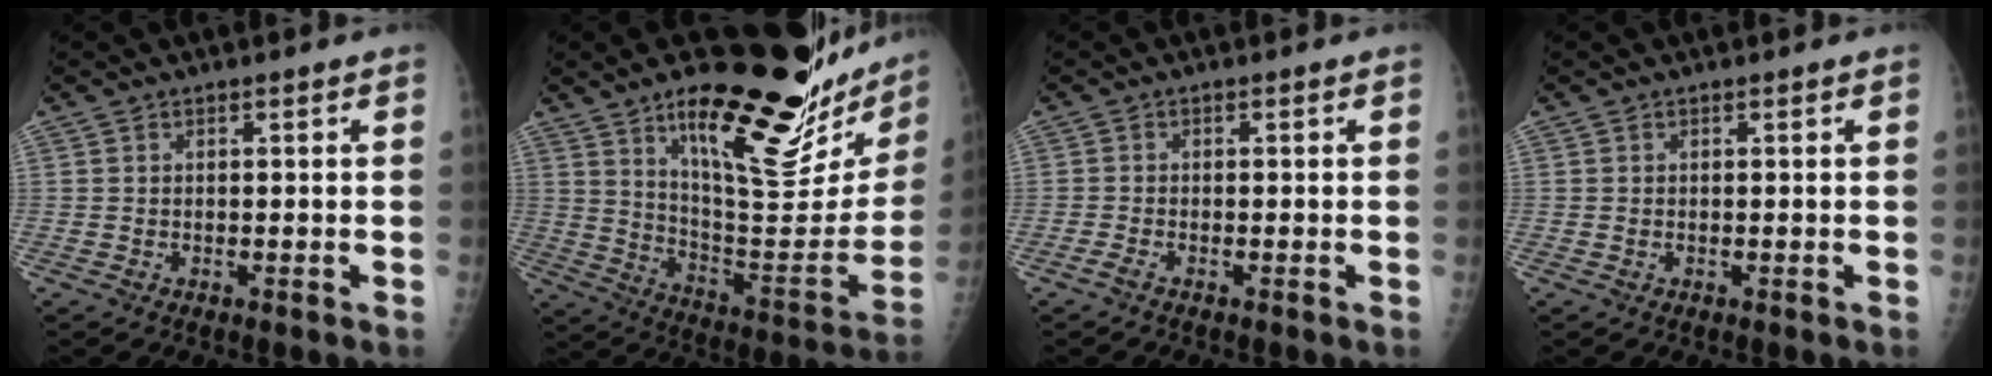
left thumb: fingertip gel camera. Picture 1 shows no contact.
{"total": 30.3, "force": [17.9, 9.5, 22.5], "torque": [-0.281, -0.076, 0.278]}
{"total": 1.2, "force": [-0.9, 0.1, 0.7], "torque": [-0.016, -0.003, -0.024]}
{"total": 0.0}